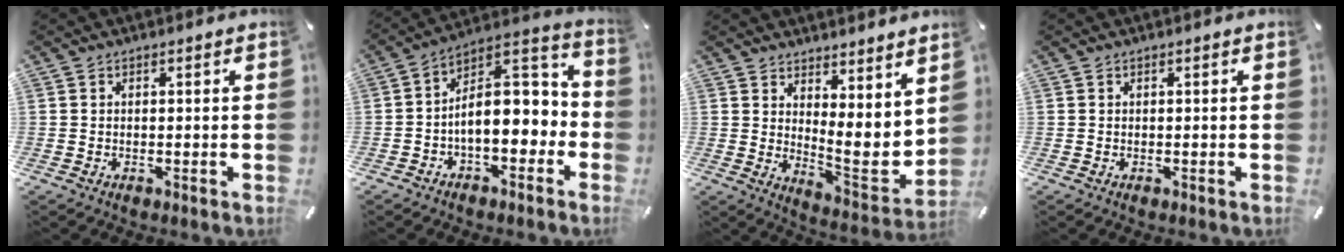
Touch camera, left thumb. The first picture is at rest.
{"total": 12.2, "force": [-1.3, 7.7, 9.3], "torque": [-0.133, -0.010, -0.023]}
{"total": 6.7, "force": [3.3, 3.2, 4.9], "torque": [-0.051, -0.067, 0.066]}
{"total": 0.0}